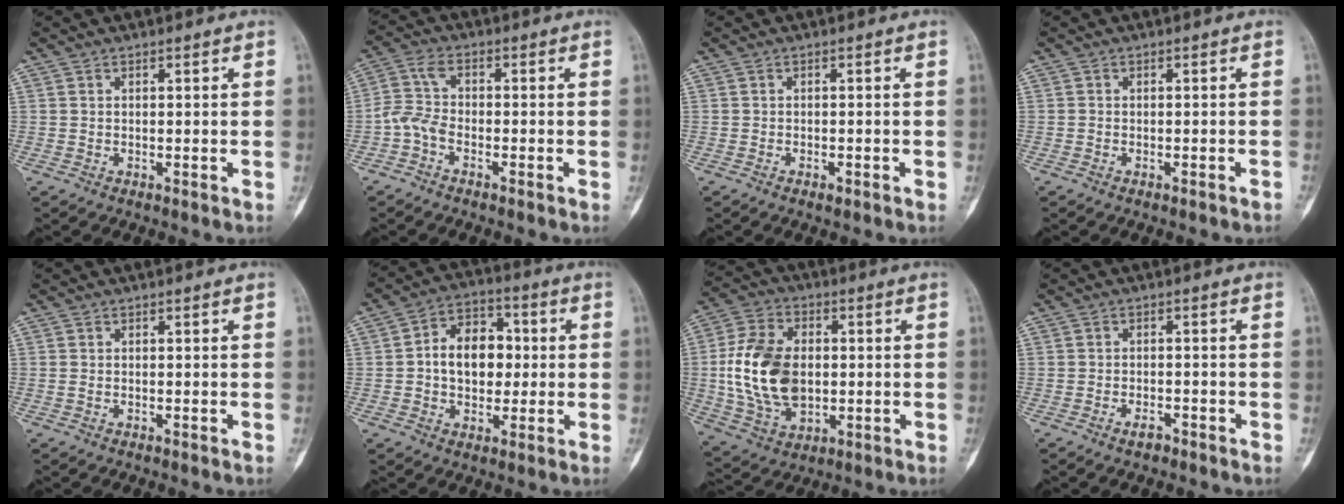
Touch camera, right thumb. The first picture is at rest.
{"total": 5.2, "force": [-2.3, 3.2, 3.4], "torque": [-0.074, 0.021, -0.057]}
{"total": 1.2, "force": [-0.8, 0.6, 0.6], "torque": [-0.007, 0.005, -0.010]}
{"total": 0.8, "force": [-0.7, 0.3, 0.3], "torque": [-0.007, 0.006, -0.009]}
{"total": 0.5, "force": [-0.2, 0.3, 0.4], "torque": [-0.013, 0.003, -0.005]}
{"total": 11.7, "force": [0.2, 8.4, 8.2], "torque": [-0.090, 0.023, -0.003]}
{"total": 17.2, "force": [-0.3, 11.4, 12.9], "torque": [-0.229, 0.006, 0.002]}
{"total": 2.2, "force": [-1.7, 1.1, 1.0], "torque": [-0.014, 0.010, -0.027]}